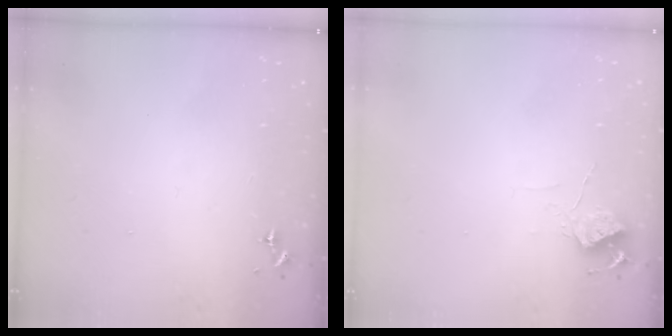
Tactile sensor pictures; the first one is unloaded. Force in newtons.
{"total": 6.0, "press": 6.0, "slide": 0.7}